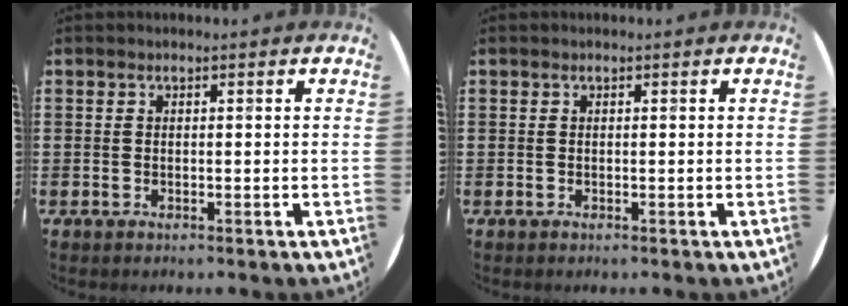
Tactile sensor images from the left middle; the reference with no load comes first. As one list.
[{"total": 0.0}]